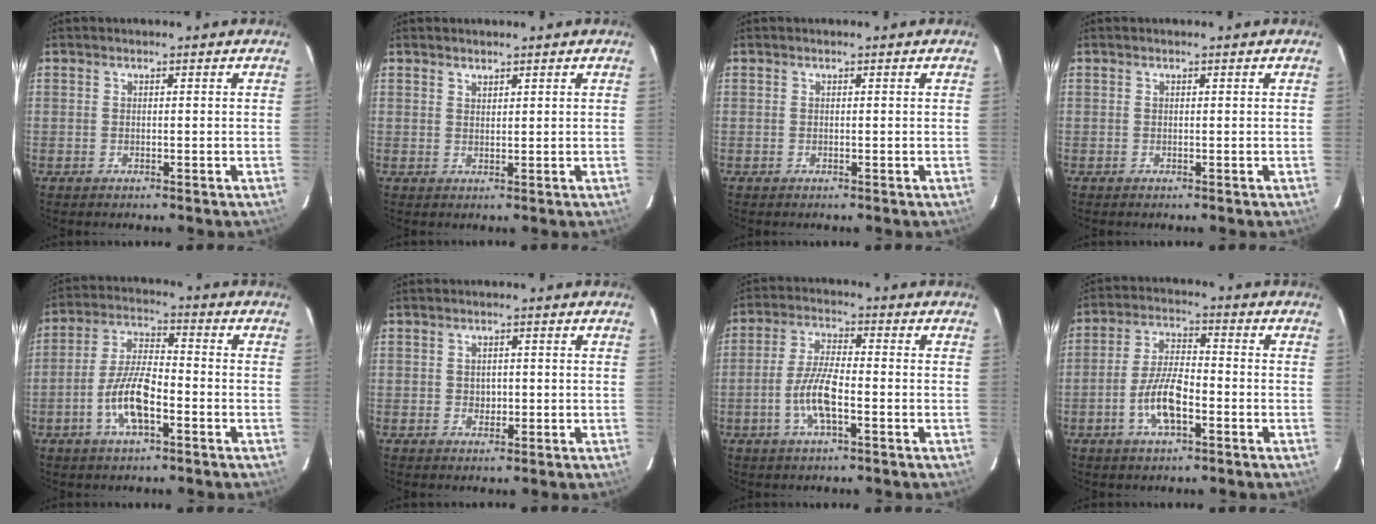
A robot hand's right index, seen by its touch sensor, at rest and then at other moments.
{"total": 1.2, "force": [1.1, 0.5, 0.2], "torque": [-0.003, 0.002, 0.020]}
{"total": 0.0}
{"total": 0.0}
{"total": 9.5, "force": [-4.0, 3.0, 8.0], "torque": [-0.166, 0.003, -0.073]}
{"total": 1.8, "force": [-0.2, 1.6, 0.7], "torque": [-0.009, 0.003, -0.002]}
{"total": 7.5, "force": [-2.7, 1.9, 6.8], "torque": [-0.141, 0.002, -0.055]}
{"total": 8.5, "force": [-3.5, 2.9, 7.2], "torque": [-0.149, 0.004, -0.064]}